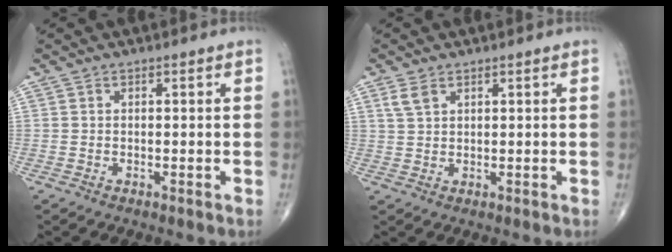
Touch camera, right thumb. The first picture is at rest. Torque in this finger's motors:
{"motor_torque": [-0.22, 0.19, 0.05, 0.04, 0.00]}